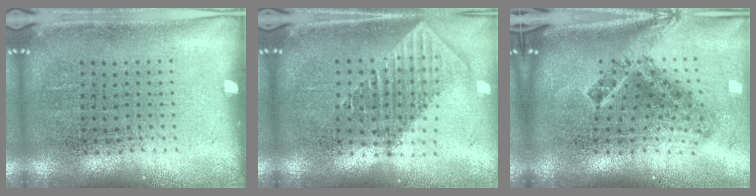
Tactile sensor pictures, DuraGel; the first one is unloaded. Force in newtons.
{"total": 2.0, "press": 1.6, "slide": 1.2}
{"total": 2.4, "press": 1.5, "slide": 1.9}